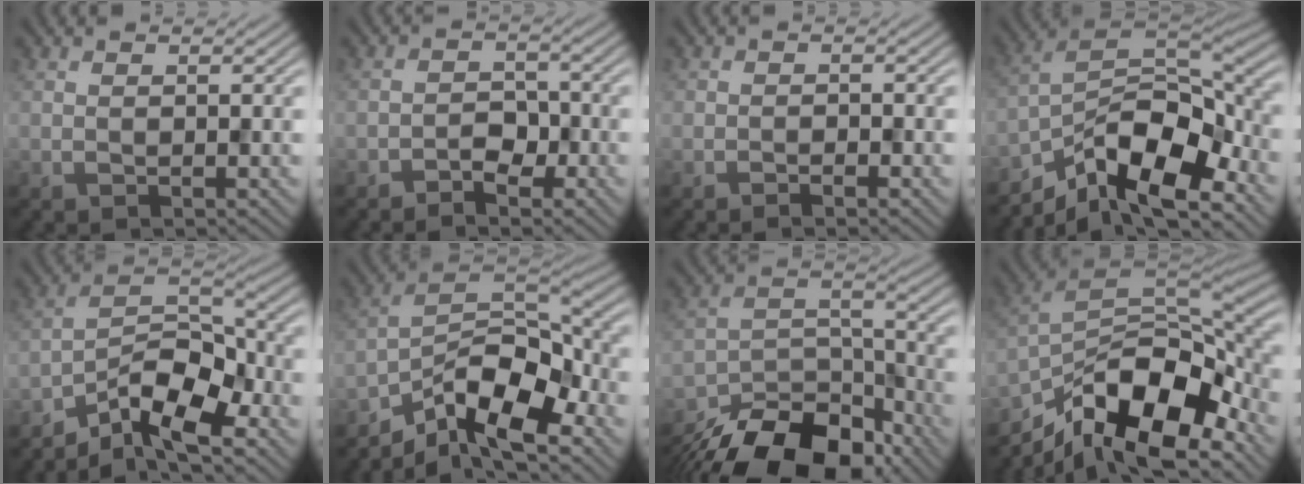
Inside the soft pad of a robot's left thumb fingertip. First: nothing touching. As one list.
[{"total": 3.1, "force": [-2.0, 1.7, 1.7], "torque": [-0.022, 0.007, -0.040]}, {"total": 1.2, "force": [-0.9, 0.6, 0.6], "torque": [-0.008, -0.001, -0.017]}, {"total": 13.6, "force": [-9.0, 5.1, 8.8], "torque": [-0.161, -0.007, -0.170]}, {"total": 10.1, "force": [-7.2, 3.6, 6.1], "torque": [-0.095, 0.006, -0.150]}, {"total": 11.4, "force": [-7.8, 4.2, 7.2], "torque": [-0.116, -0.003, -0.156]}, {"total": 16.5, "force": [-13.2, 6.6, 7.5], "torque": [-0.160, -0.025, -0.206]}, {"total": 16.2, "force": [-9.9, 6.9, 10.8], "torque": [-0.216, -0.017, -0.178]}]